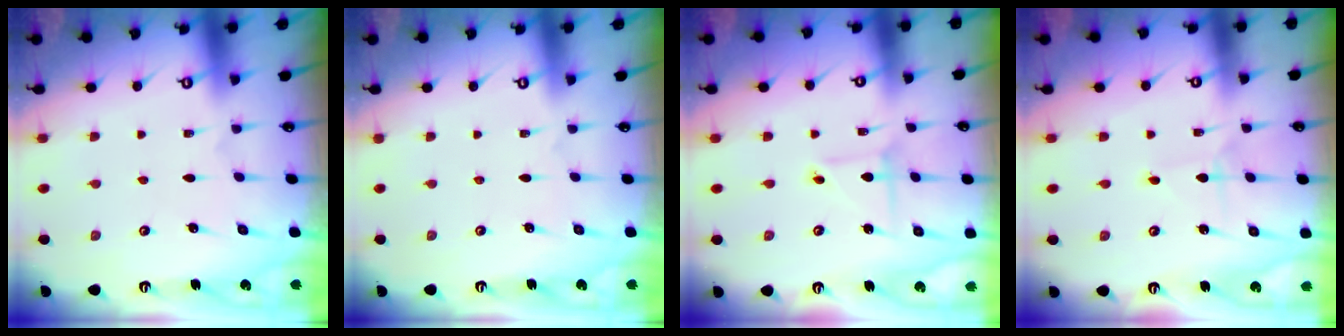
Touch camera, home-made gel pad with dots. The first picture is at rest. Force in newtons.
{"total": 0.0}
{"total": 2.5, "press": 2.5, "slide": 0.2}
{"total": 1.6, "press": 1.6, "slide": 0.0}